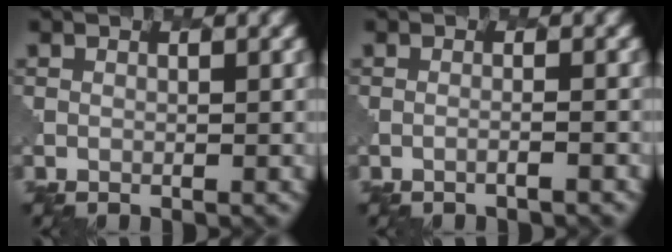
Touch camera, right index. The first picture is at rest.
{"total": 0.9, "force": [-0.5, 0.2, 0.7], "torque": [0.000, 0.001, -0.018]}